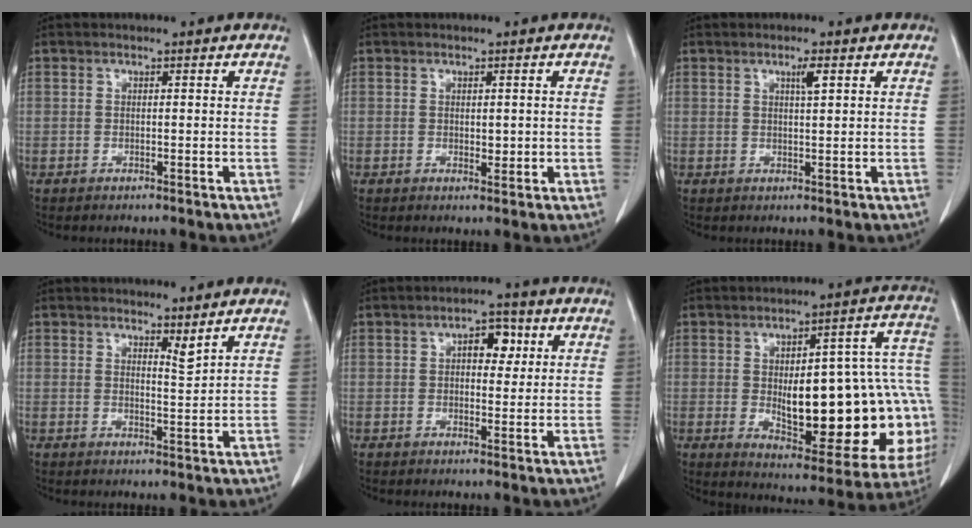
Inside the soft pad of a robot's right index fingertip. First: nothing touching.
{"total": 1.7, "force": [0.1, 1.0, 1.4], "torque": [-0.014, -0.002, 0.008]}
{"total": 2.0, "force": [0.9, 0.1, 1.7], "torque": [-0.033, -0.002, 0.016]}
{"total": 1.9, "force": [1.7, 0.0, 0.9], "torque": [-0.016, -0.014, 0.032]}
{"total": 4.6, "force": [1.4, 2.4, 3.6], "torque": [-0.051, 0.013, 0.018]}
{"total": 25.4, "force": [-2.8, 7.9, 23.9], "torque": [-0.239, 0.031, -0.007]}